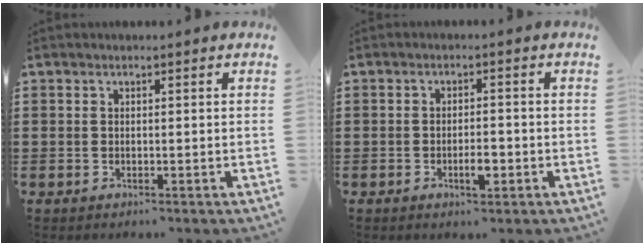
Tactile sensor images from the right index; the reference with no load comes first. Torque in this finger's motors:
{"motor_torque": [0.04, 0.08, 0.11, 0.02]}